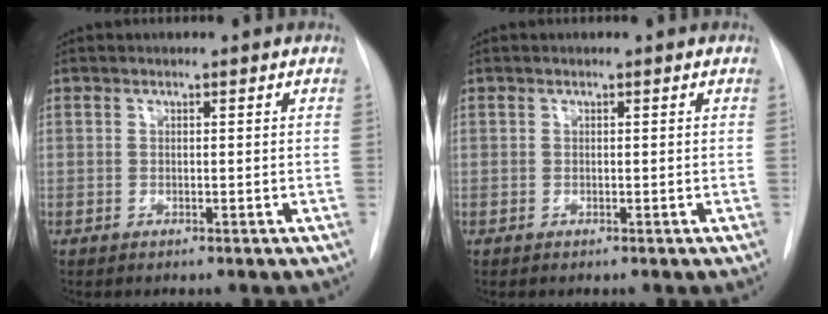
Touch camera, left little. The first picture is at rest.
{"total": 0.0}